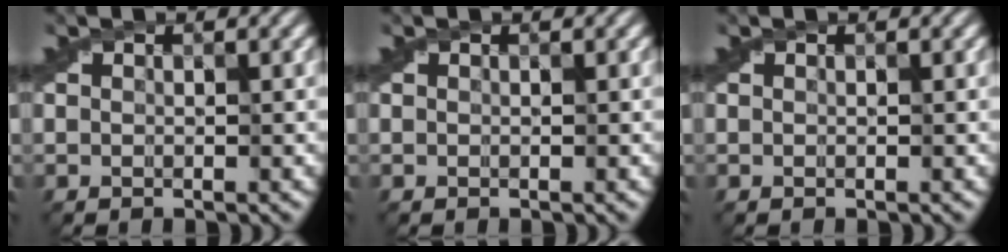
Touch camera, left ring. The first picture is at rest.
{"total": 0.0}
{"total": 0.0}